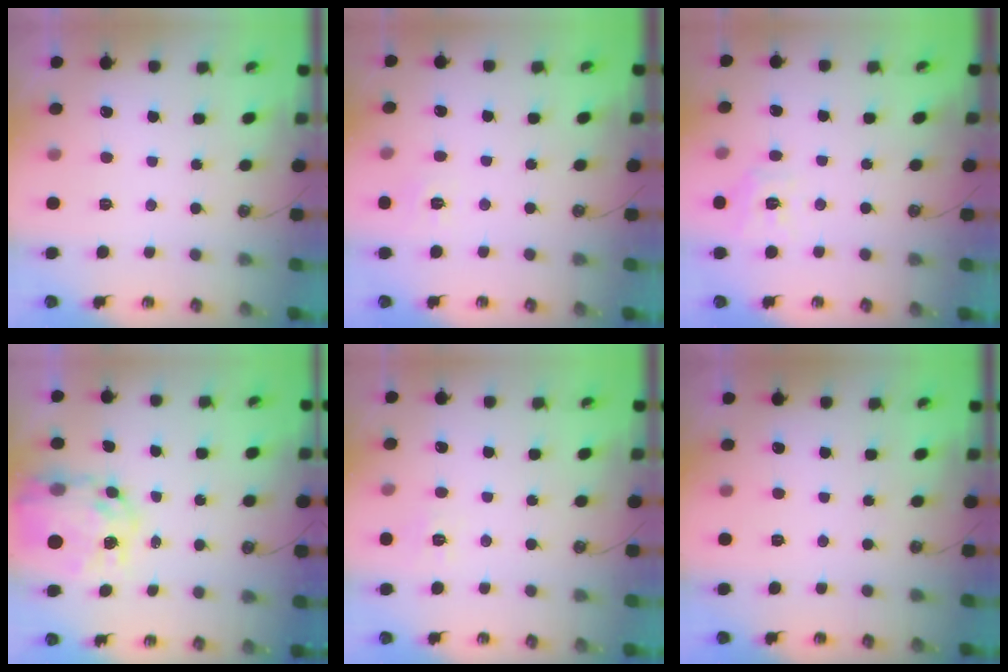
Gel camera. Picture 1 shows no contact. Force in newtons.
{"total": 4.8, "press": 4.8, "slide": 0.4}
{"total": 8.4, "press": 8.3, "slide": 0.9}
{"total": 11.7, "press": 11.6, "slide": 1.0}
{"total": 5.7, "press": 5.7, "slide": 0.7}
{"total": 0.0}